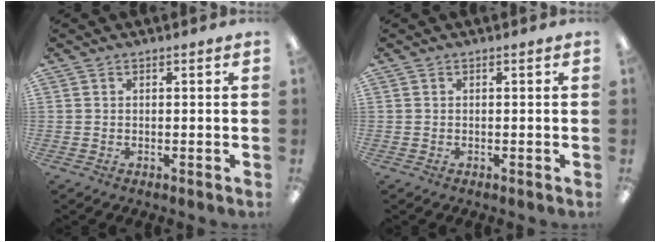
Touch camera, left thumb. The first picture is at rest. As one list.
[{"total": 0.0}]